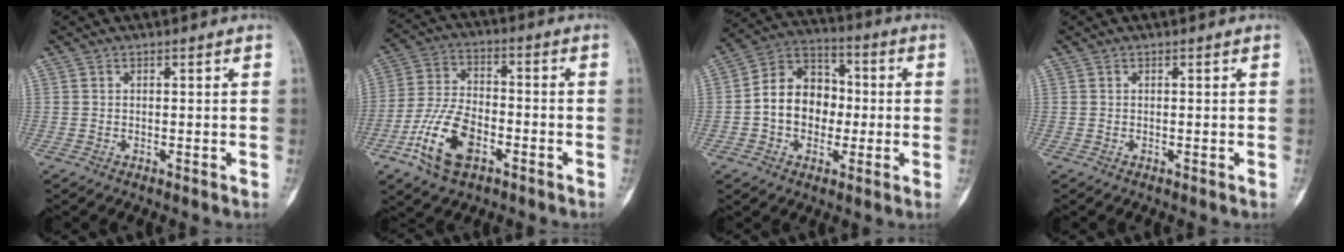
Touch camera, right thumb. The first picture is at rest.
{"total": 12.8, "force": [-5.7, 7.0, 9.1], "torque": [-0.178, 0.026, -0.107]}
{"total": 12.6, "force": [-0.9, 9.9, 7.7], "torque": [-0.086, 0.038, -0.025]}
{"total": 0.0}